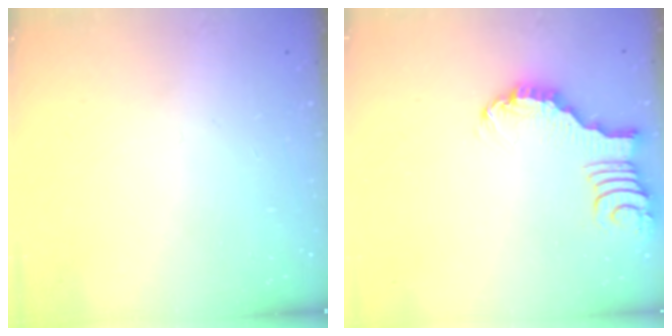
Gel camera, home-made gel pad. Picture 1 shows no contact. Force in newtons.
{"total": 2.2, "press": 2.2, "slide": 0.4}